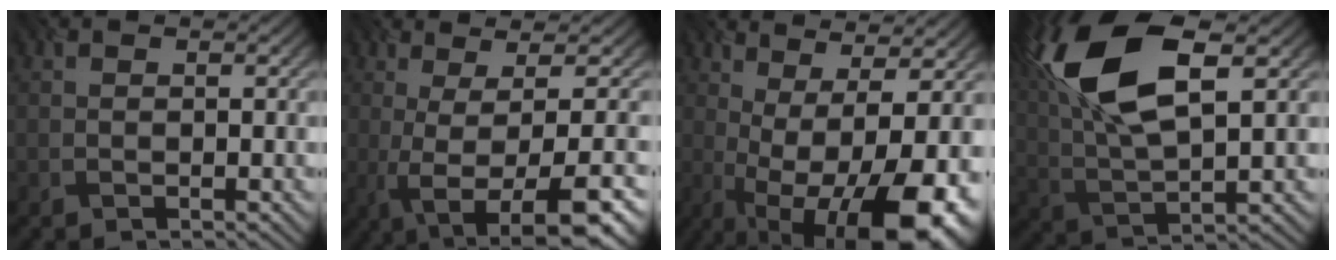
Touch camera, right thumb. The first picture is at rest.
{"total": 11.9, "force": [-2.8, 3.1, 11.2], "torque": [-0.140, 0.021, -0.025]}
{"total": 15.6, "force": [-3.9, 5.5, 14.1], "torque": [-0.224, -0.007, -0.036]}
{"total": 13.6, "force": [6.0, 5.3, 11.0], "torque": [-0.256, 0.023, 0.119]}